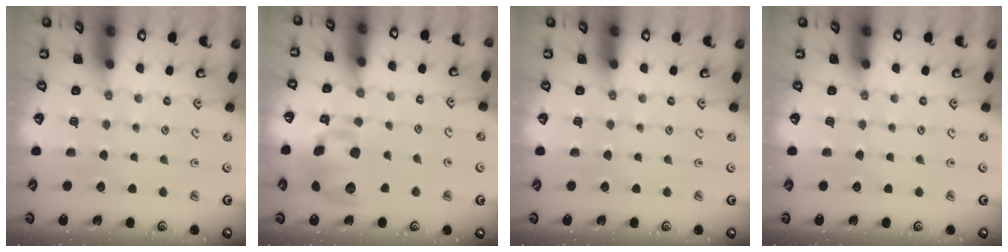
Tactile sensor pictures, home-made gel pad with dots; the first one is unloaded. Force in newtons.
{"total": 13.2, "press": 13.0, "slide": 2.2}
{"total": 0.0}
{"total": 0.0}